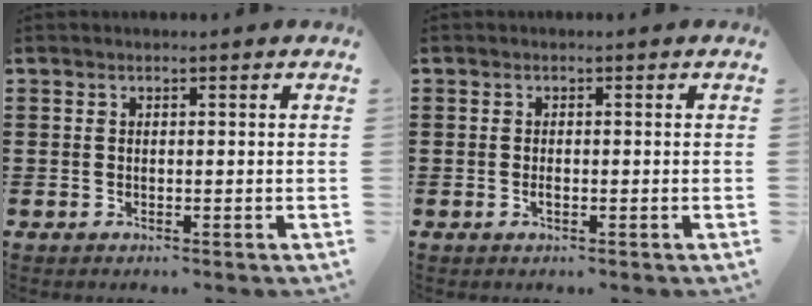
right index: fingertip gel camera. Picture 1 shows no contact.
{"total": 0.9, "force": [-0.3, 0.3, 0.8], "torque": [-0.016, -0.005, -0.004]}